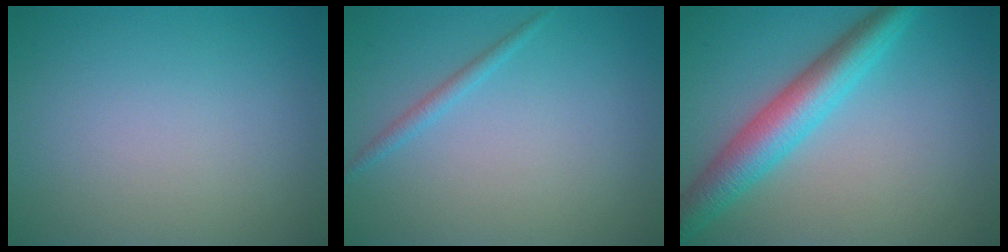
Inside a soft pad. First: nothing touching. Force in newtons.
{"total": 1.0, "press": 1.0, "slide": 0.1}
{"total": 5.8, "press": 5.8, "slide": 0.1}